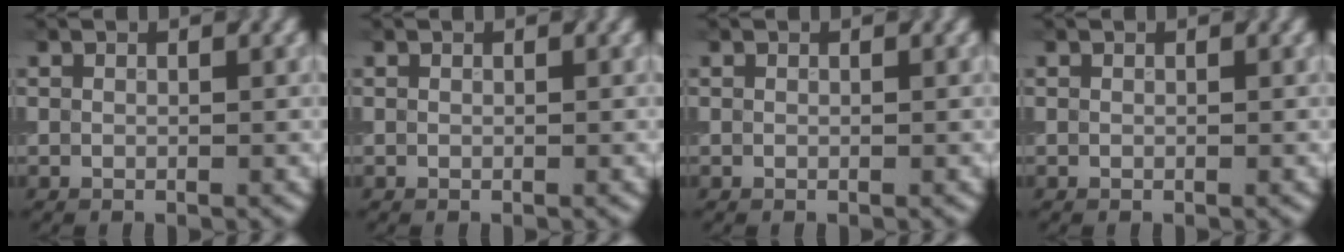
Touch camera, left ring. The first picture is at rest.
{"total": 0.0}
{"total": 0.0}
{"total": 0.0}